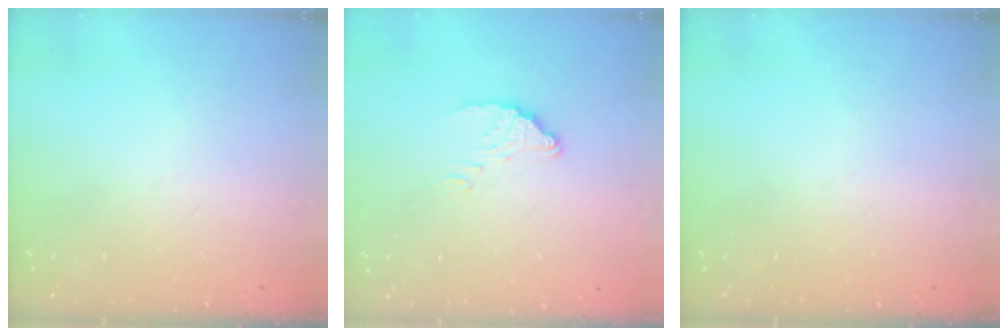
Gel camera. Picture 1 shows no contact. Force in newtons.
{"total": 4.7, "press": 4.7, "slide": 0.3}
{"total": 0.0}